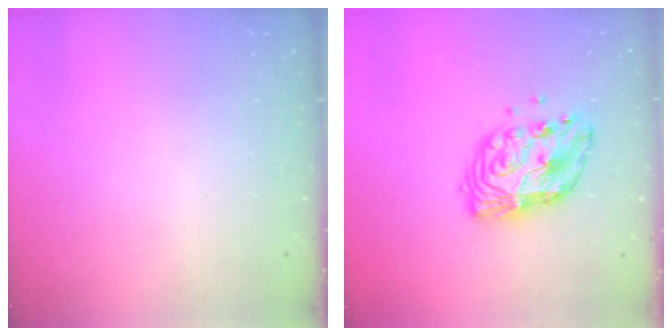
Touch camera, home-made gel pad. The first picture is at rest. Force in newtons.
{"total": 11.9, "press": 11.9, "slide": 0.8}